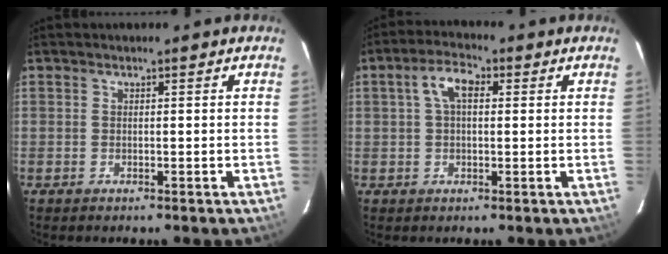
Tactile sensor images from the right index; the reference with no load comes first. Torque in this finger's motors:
{"motor_torque": [0.08, 0.01, 0.26, 0.06]}